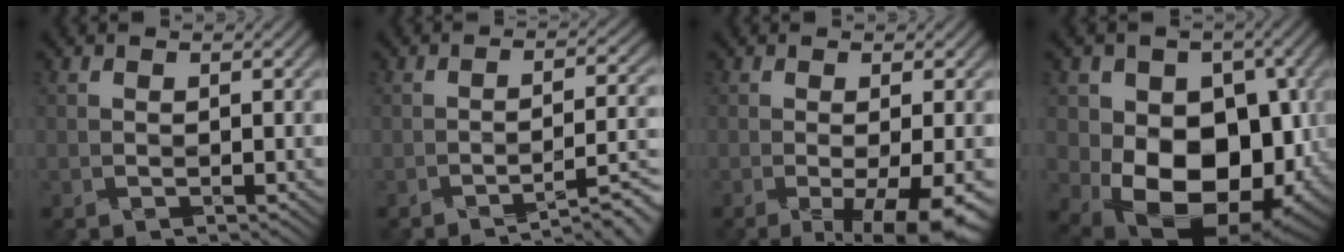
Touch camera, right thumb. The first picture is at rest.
{"total": 5.4, "force": [-3.5, 0.8, 4.1], "torque": [-0.052, 0.008, -0.067]}
{"total": 6.2, "force": [-2.4, 1.0, 5.6], "torque": [-0.081, 0.001, -0.036]}
{"total": 15.0, "force": [-2.3, 10.9, 10.0], "torque": [-0.140, -0.044, -0.025]}